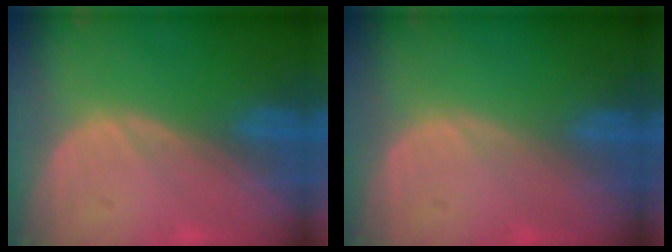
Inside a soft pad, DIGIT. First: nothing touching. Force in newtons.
{"total": 0.0}